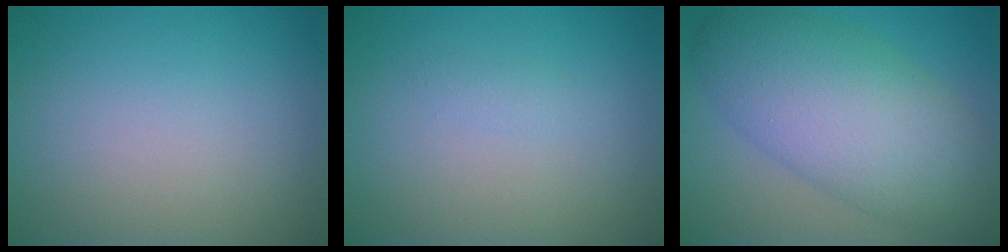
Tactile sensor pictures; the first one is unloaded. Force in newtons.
{"total": 0.6, "press": 0.6, "slide": 0.0}
{"total": 9.6, "press": 9.6, "slide": 0.2}